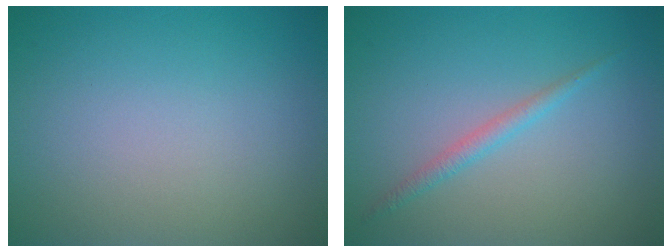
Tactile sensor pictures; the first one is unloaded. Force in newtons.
{"total": 1.4, "press": 1.4, "slide": 0.1}